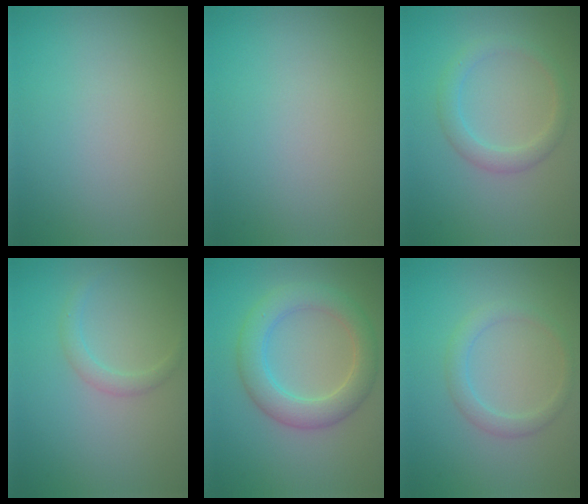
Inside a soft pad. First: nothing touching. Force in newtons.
{"total": 0.0}
{"total": 2.3, "press": 2.3, "slide": 0.1}
{"total": 1.4, "press": 1.4, "slide": 0.1}
{"total": 4.8, "press": 4.8, "slide": 0.3}
{"total": 1.9, "press": 1.9, "slide": 0.1}